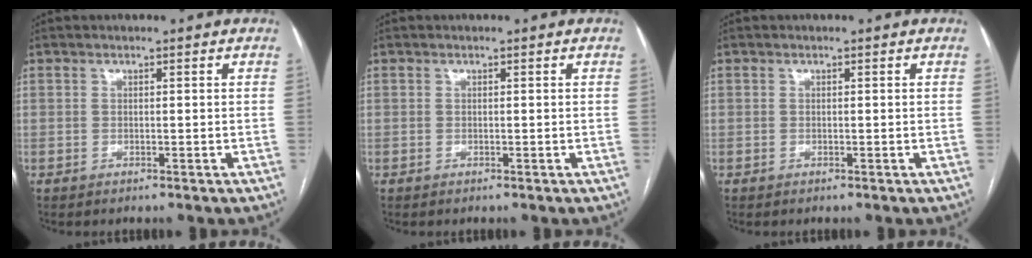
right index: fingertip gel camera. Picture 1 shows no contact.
{"total": 0.0}
{"total": 0.0}